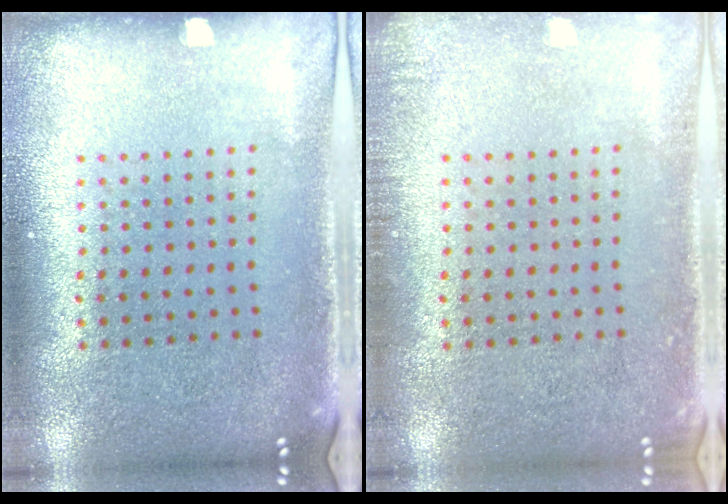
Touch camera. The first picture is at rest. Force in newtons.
{"total": 1.2, "press": 1.1, "slide": 0.2}